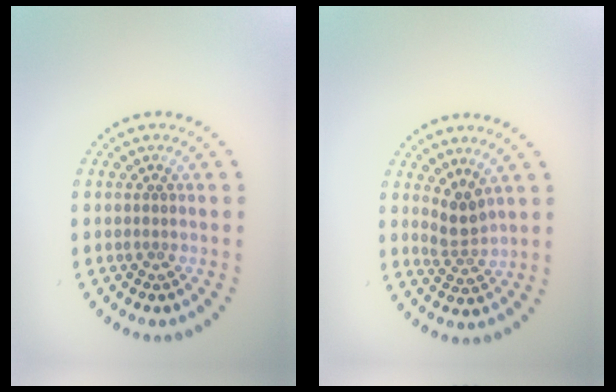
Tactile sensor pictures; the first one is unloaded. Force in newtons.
{"total": 2.3, "press": 1.6, "slide": 1.5}